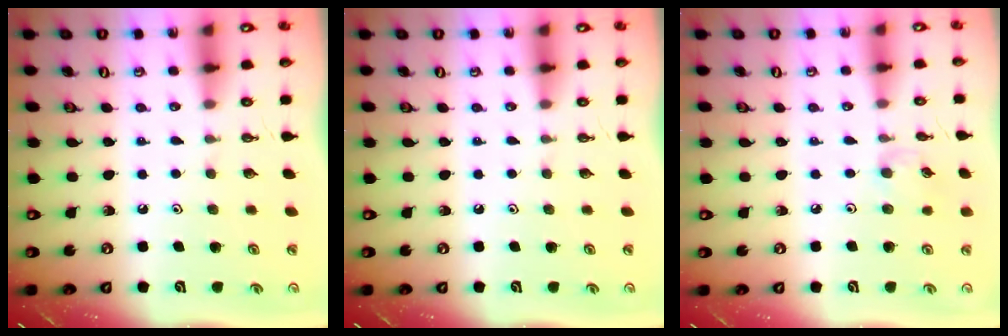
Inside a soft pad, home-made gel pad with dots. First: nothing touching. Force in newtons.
{"total": 0.0}
{"total": 6.5, "press": 6.4, "slide": 0.6}